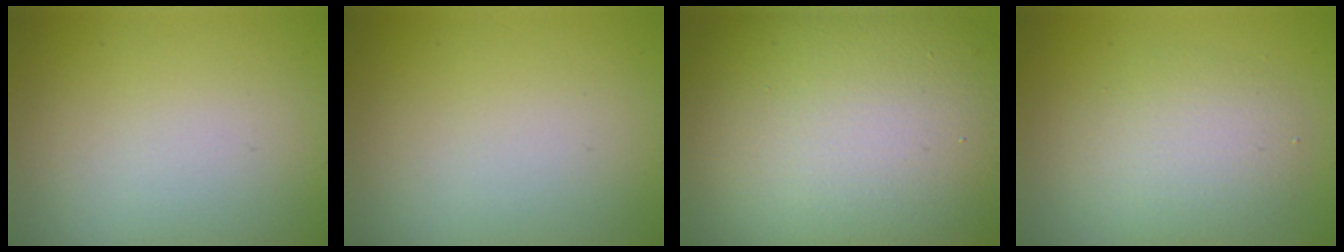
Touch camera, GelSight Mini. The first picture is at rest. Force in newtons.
{"total": 0.0}
{"total": 18.6, "press": 18.6, "slide": 0.9}
{"total": 3.6, "press": 3.6, "slide": 0.3}